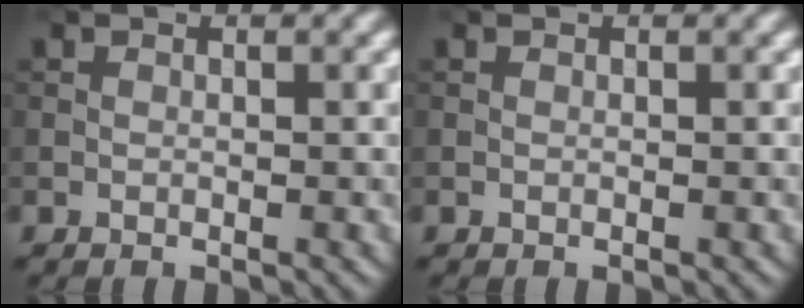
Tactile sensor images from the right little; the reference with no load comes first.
{"total": 0.0}